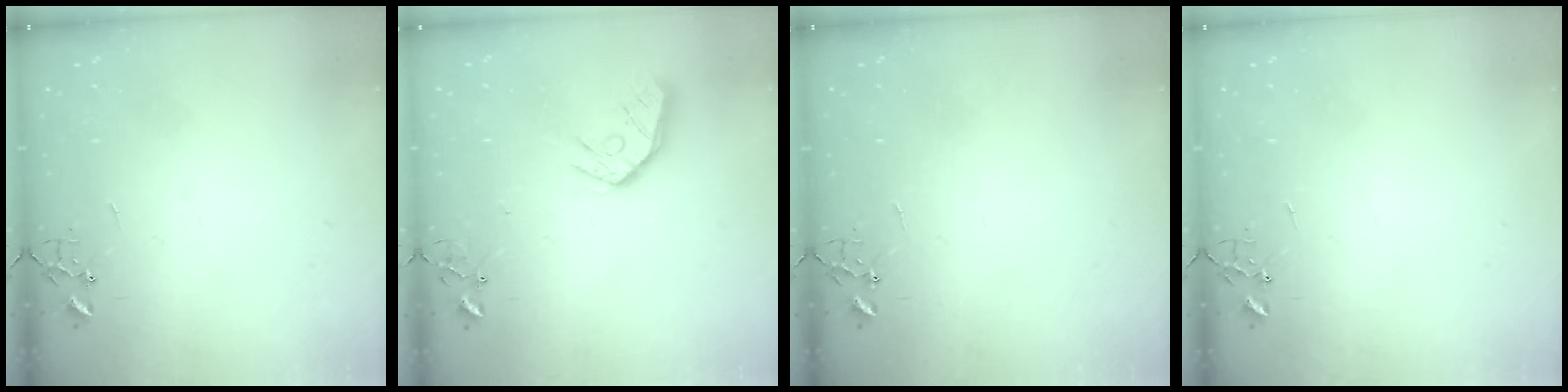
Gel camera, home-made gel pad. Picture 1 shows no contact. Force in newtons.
{"total": 12.6, "press": 12.5, "slide": 1.4}
{"total": 0.0}
{"total": 0.0}